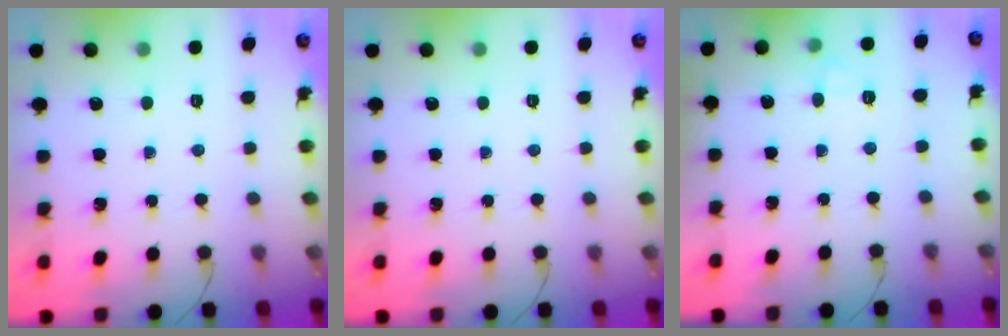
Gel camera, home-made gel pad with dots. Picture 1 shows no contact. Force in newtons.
{"total": 0.0}
{"total": 6.3, "press": 6.1, "slide": 1.6}